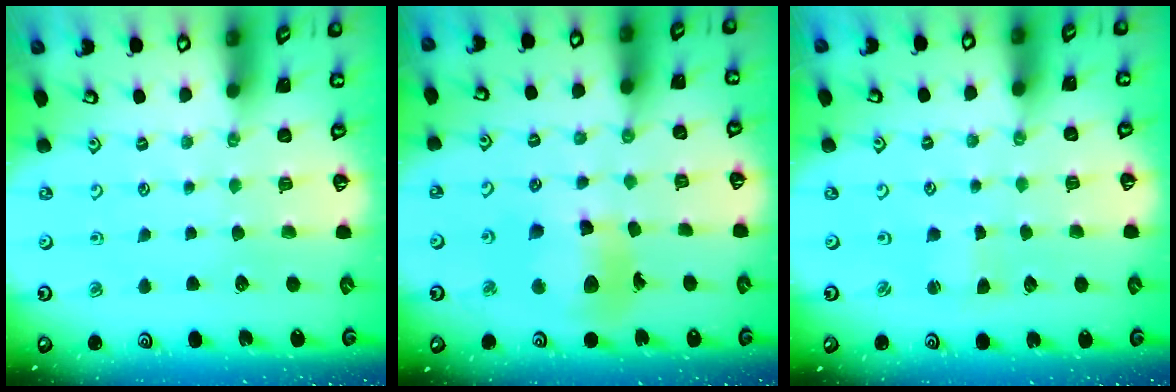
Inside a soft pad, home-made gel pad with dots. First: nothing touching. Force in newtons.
{"total": 12.5, "press": 12.4, "slide": 1.5}
{"total": 1.9, "press": 1.9, "slide": 0.4}